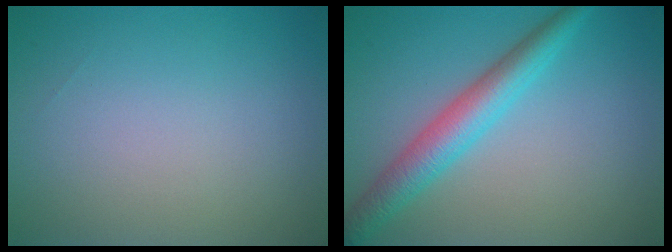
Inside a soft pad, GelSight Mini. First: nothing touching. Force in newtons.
{"total": 4.4, "press": 4.4, "slide": 0.1}